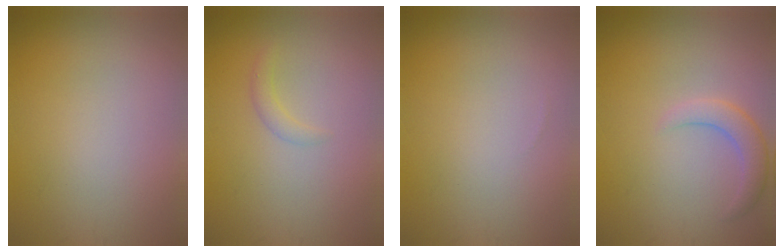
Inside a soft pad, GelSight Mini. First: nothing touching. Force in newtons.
{"total": 1.0, "press": 1.0, "slide": 0.0}
{"total": 0.0}
{"total": 2.5, "press": 2.5, "slide": 0.2}